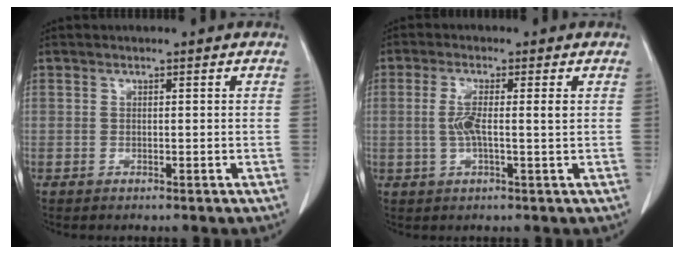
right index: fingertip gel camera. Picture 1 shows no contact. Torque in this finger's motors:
{"motor_torque": [0.17, 0.06, 0.13, 0.04]}